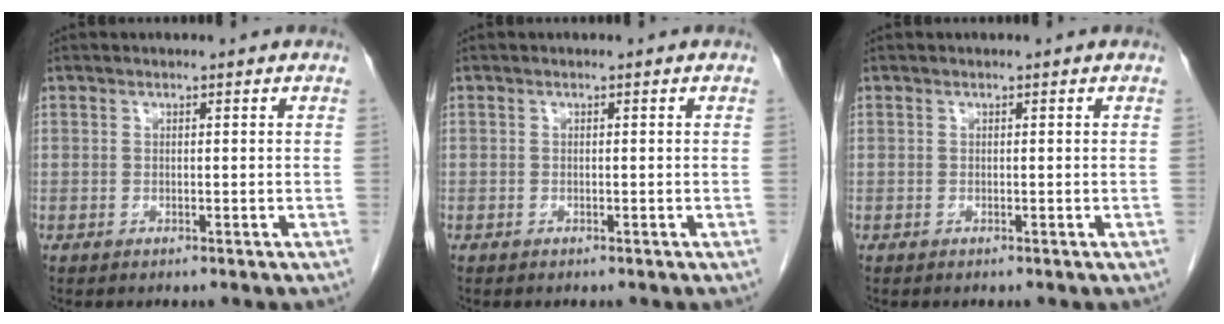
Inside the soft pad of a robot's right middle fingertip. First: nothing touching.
{"total": 0.0}
{"total": 0.0}